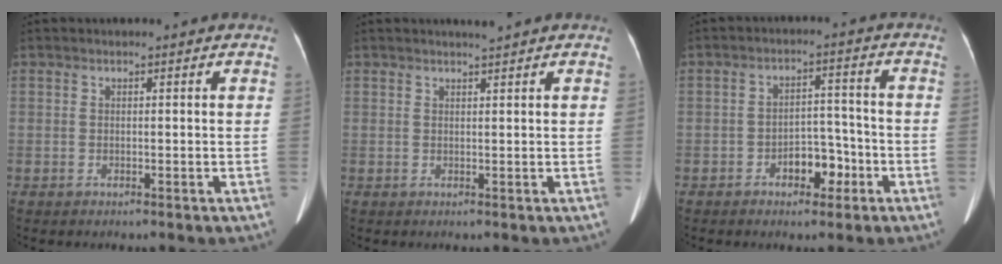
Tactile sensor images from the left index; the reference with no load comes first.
{"total": 1.2, "force": [1.0, -0.4, 0.4], "torque": [-0.010, -0.004, 0.021]}
{"total": 5.3, "force": [-2.8, 2.9, 3.4], "torque": [-0.049, 0.020, -0.042]}